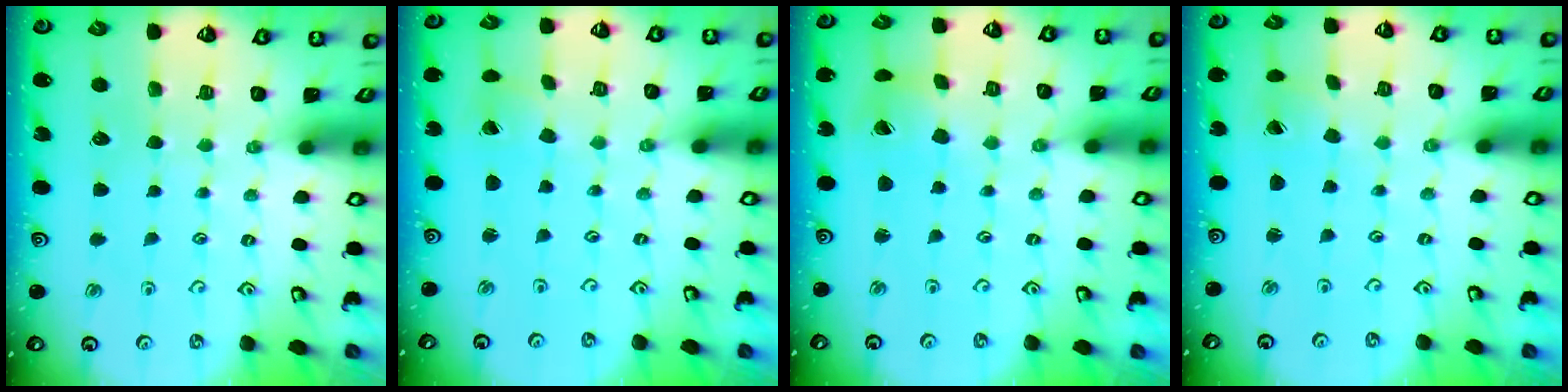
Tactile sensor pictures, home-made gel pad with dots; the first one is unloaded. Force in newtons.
{"total": 0.6, "press": 0.6, "slide": 0.0}
{"total": 2.9, "press": 2.9, "slide": 0.4}
{"total": 1.2, "press": 1.2, "slide": 0.1}